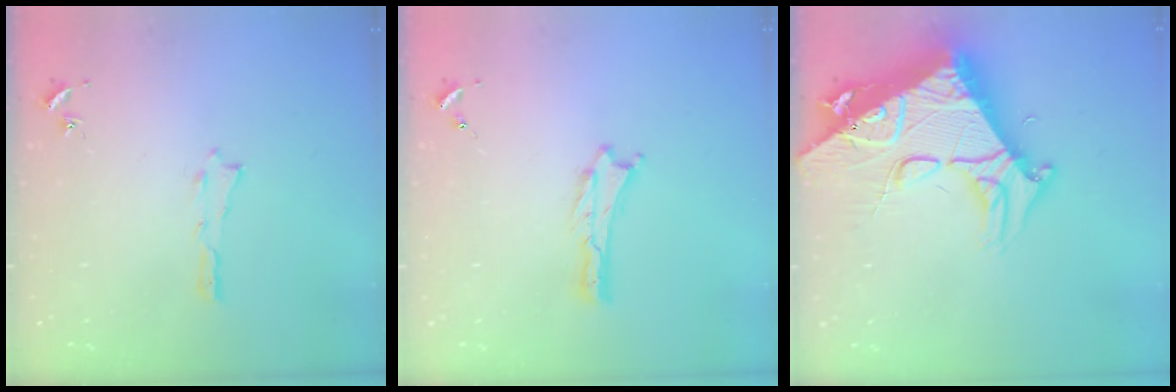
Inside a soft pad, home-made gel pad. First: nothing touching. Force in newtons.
{"total": 0.0}
{"total": 15.1, "press": 15.0, "slide": 1.6}